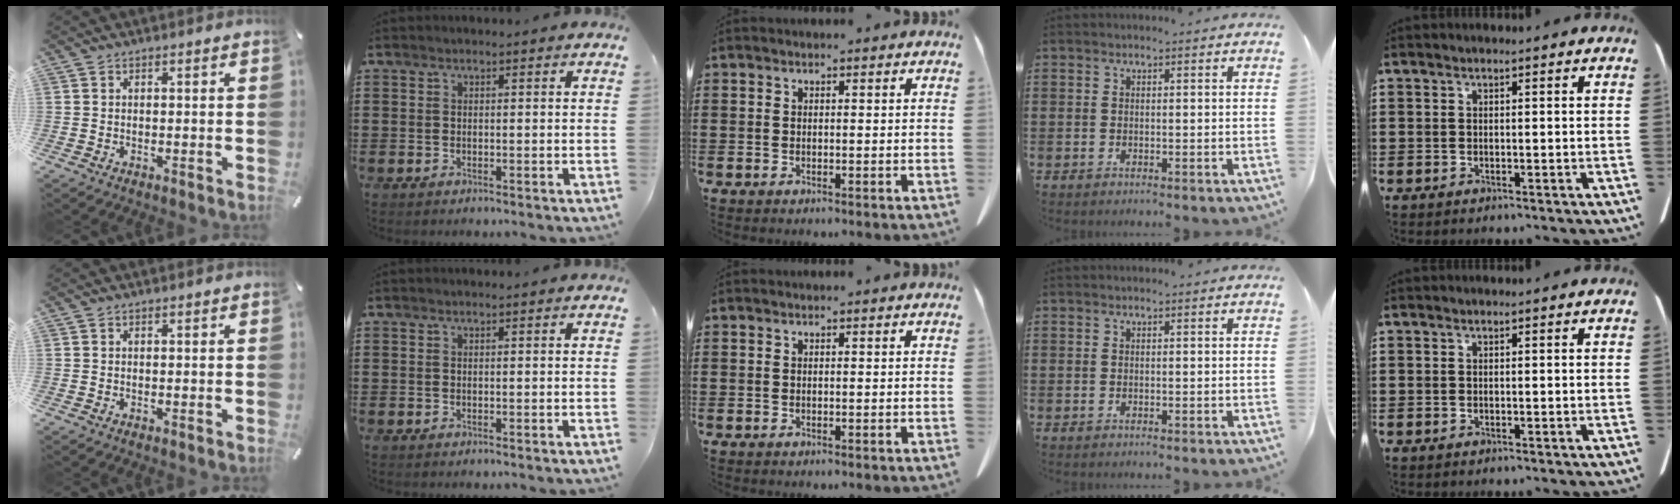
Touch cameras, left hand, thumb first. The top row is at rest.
{}